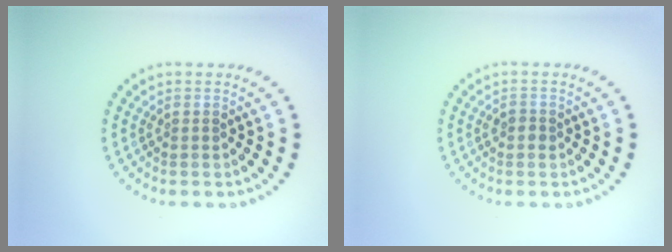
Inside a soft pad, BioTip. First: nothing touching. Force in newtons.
{"total": 0.9, "press": 0.9, "slide": 0.2}